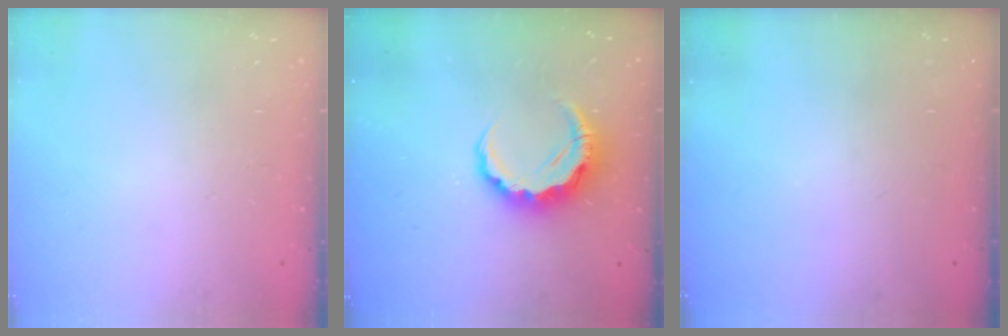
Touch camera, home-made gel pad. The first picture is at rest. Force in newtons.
{"total": 8.0, "press": 7.9, "slide": 1.3}
{"total": 0.0}